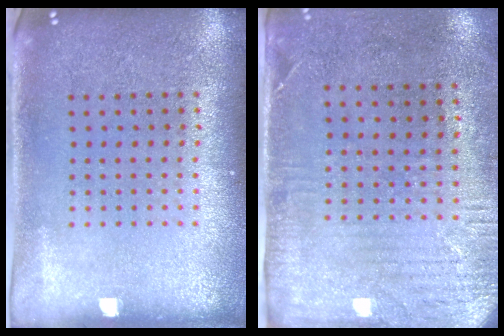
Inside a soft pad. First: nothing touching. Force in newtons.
{"total": 2.9, "press": 2.3, "slide": 1.7}